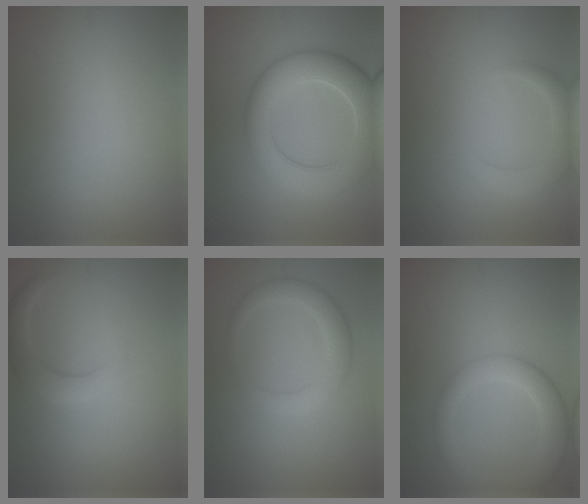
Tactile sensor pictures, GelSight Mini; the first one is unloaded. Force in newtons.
{"total": 8.0, "press": 7.9, "slide": 0.6}
{"total": 3.1, "press": 3.1, "slide": 0.5}
{"total": 2.8, "press": 2.8, "slide": 0.4}
{"total": 3.1, "press": 3.1, "slide": 0.1}
{"total": 4.6, "press": 4.6, "slide": 0.2}